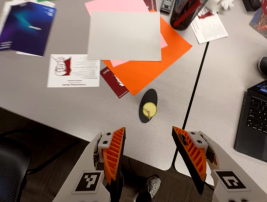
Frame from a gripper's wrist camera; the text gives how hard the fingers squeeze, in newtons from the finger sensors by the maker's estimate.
{"total": 0.0}